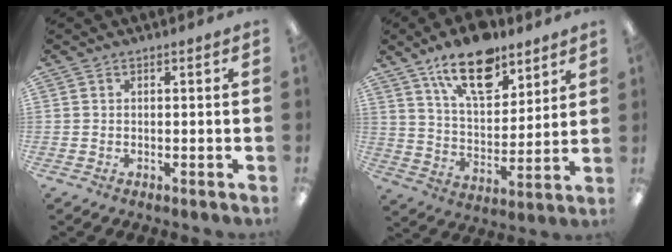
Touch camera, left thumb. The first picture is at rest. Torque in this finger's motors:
{"motor_torque": [0.41, 0.43, 1.53, -1.24, 0.28]}